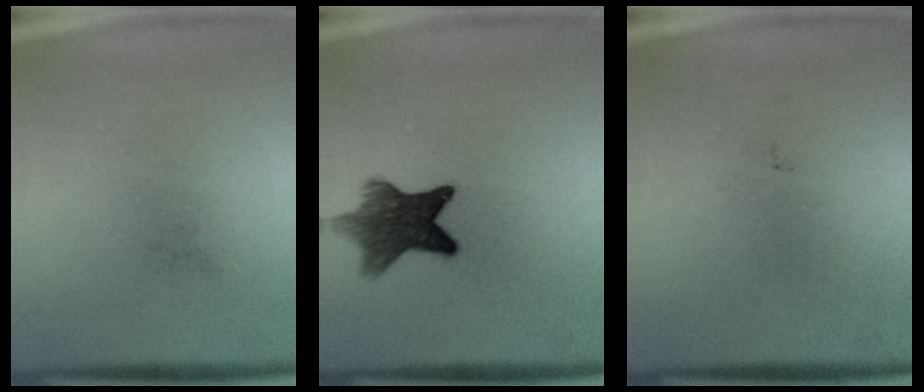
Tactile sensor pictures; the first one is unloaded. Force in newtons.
{"total": 9.1}
{"total": 0.0}